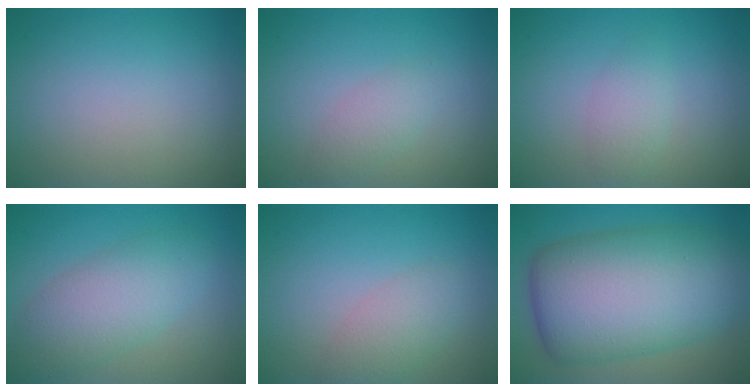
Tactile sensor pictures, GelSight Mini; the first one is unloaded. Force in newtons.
{"total": 1.8, "press": 1.8, "slide": 0.1}
{"total": 1.8, "press": 1.8, "slide": 0.1}
{"total": 5.3, "press": 5.3, "slide": 0.2}
{"total": 2.7, "press": 2.7, "slide": 0.1}
{"total": 13.8, "press": 13.8, "slide": 0.2}